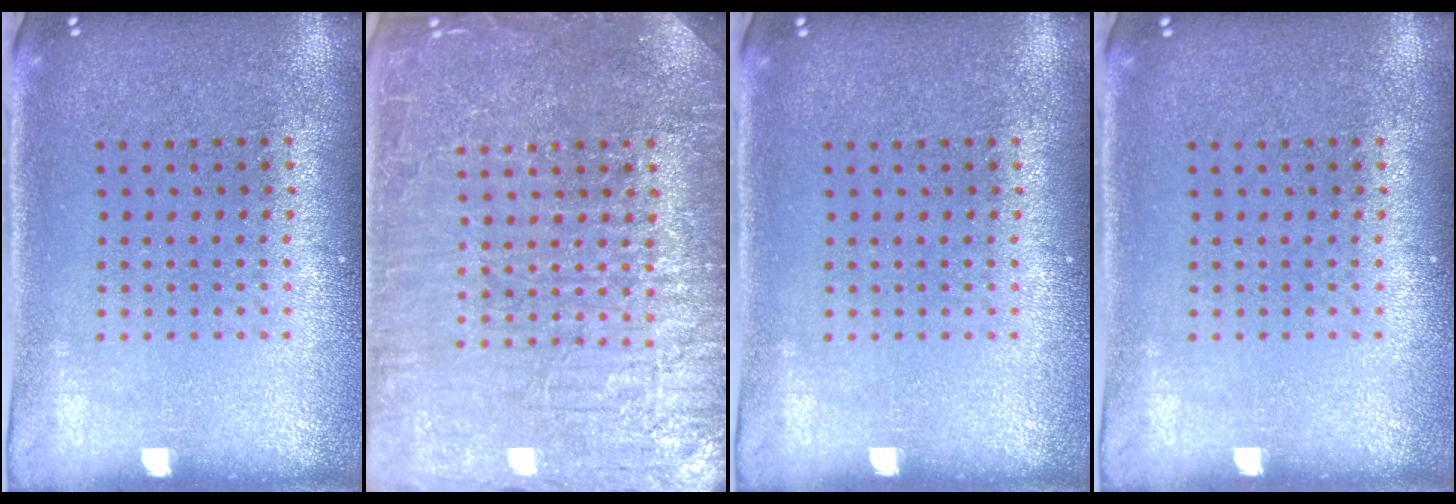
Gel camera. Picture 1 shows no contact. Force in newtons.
{"total": 7.1, "press": 7.1, "slide": 1.0}
{"total": 0.0}
{"total": 0.0}